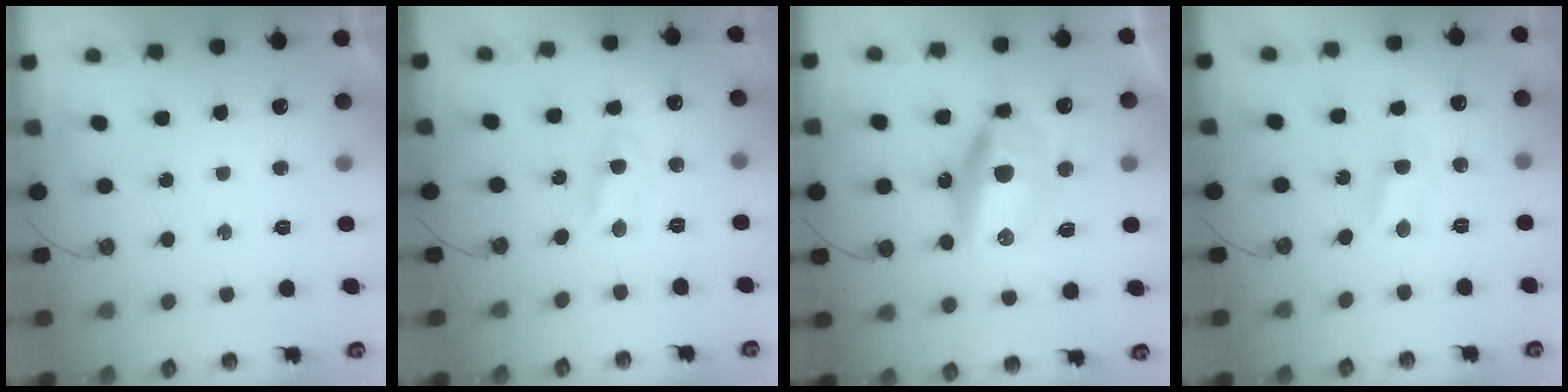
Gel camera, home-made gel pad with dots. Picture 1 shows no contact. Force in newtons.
{"total": 1.8, "press": 1.8, "slide": 0.3}
{"total": 11.5, "press": 11.5, "slide": 0.7}
{"total": 2.8, "press": 2.8, "slide": 0.3}